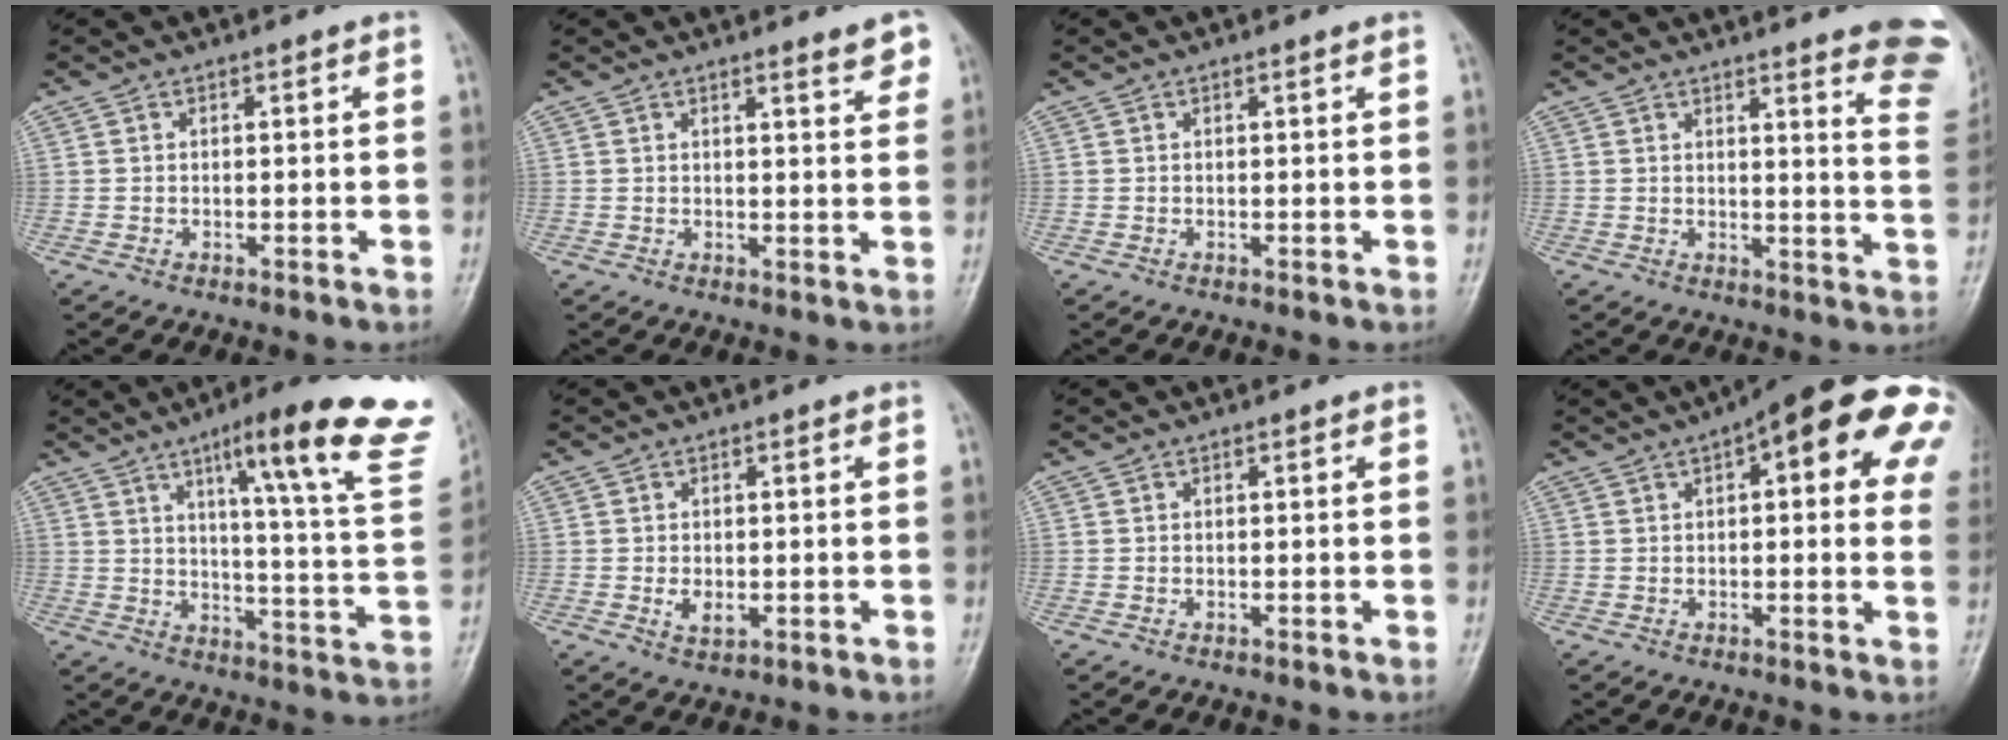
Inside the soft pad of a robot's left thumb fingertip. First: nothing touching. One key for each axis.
{"total": 3.6, "fx": 2.5, "fy": 0.8, "fz": 2.4, "tx": -0.019, "ty": -0.016, "tz": 0.030}
{"total": 0.0}
{"total": 15.1, "fx": 12.0, "fy": 1.9, "fz": 8.9, "tx": -0.077, "ty": -0.096, "tz": 0.118}
{"total": 24.2, "fx": 14.0, "fy": 3.3, "fz": 19.4, "tx": -0.243, "ty": -0.054, "tz": 0.184}
{"total": 2.8, "fx": -0.4, "fy": 1.8, "fz": 2.0, "tx": -0.030, "ty": -0.004, "tz": -0.004}
{"total": 0.0}
{"total": 20.7, "fx": 7.1, "fy": 7.0, "fz": 18.1, "tx": -0.222, "ty": 0.017, "tz": 0.081}